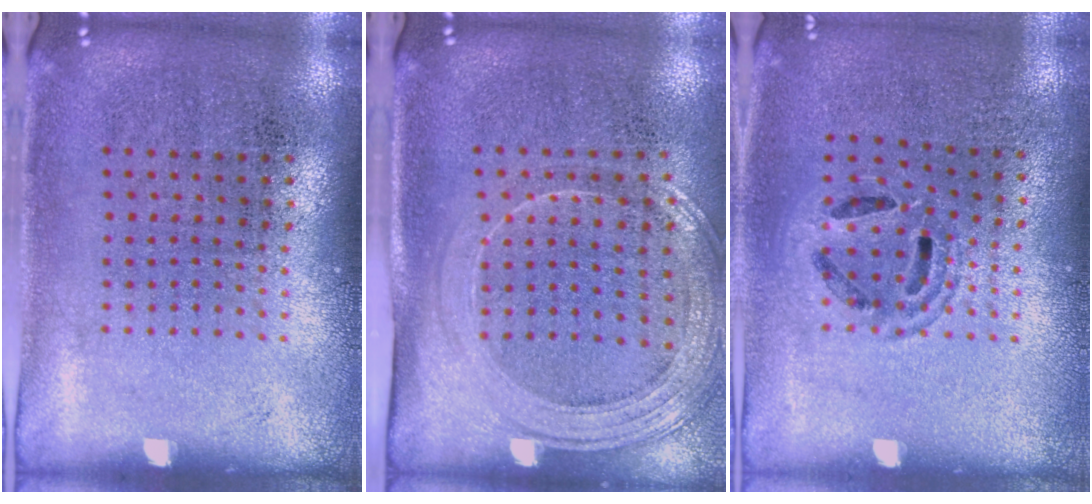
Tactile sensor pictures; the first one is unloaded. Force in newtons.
{"total": 1.9, "press": 1.7, "slide": 1.0}
{"total": 1.1, "press": 1.1, "slide": 0.3}